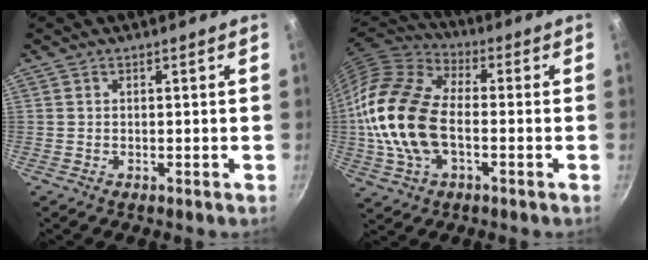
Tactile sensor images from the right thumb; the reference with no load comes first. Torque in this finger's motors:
{"motor_torque": [-0.49, 1.58, 2.27, -0.51, 0.66]}